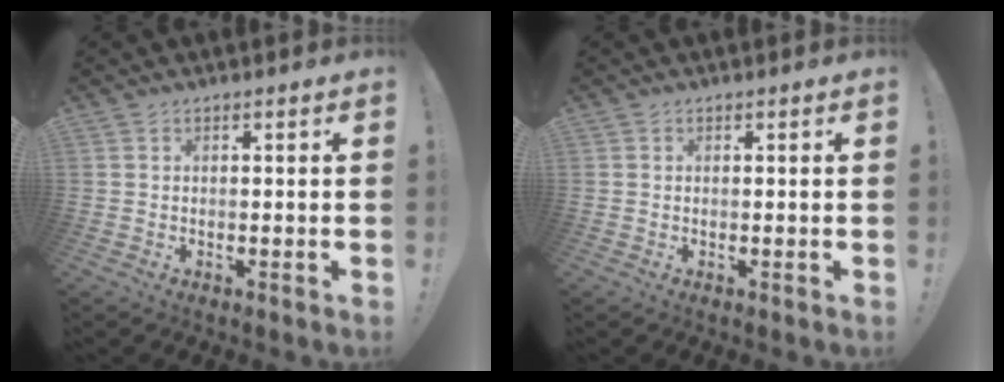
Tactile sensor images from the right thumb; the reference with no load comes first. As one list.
[{"total": 0.0}]